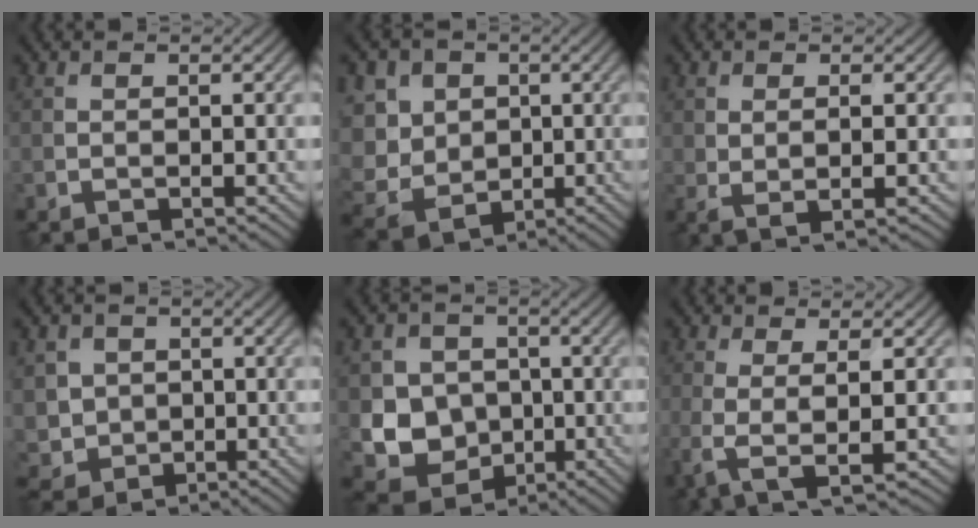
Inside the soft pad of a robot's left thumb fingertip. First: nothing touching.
{"total": 9.8, "force": [0.3, 8.5, 4.9], "torque": [-0.166, -0.001, -0.010]}
{"total": 2.3, "force": [0.2, 0.4, 2.3], "torque": [-0.048, -0.003, 0.005]}
{"total": 4.0, "force": [0.3, 3.9, 1.0], "torque": [-0.036, -0.008, 0.002]}
{"total": 8.1, "force": [-1.2, 7.1, 3.6], "torque": [-0.079, -0.025, -0.037]}
{"total": 4.3, "force": [0.2, 0.9, 4.2], "torque": [-0.090, -0.004, 0.002]}